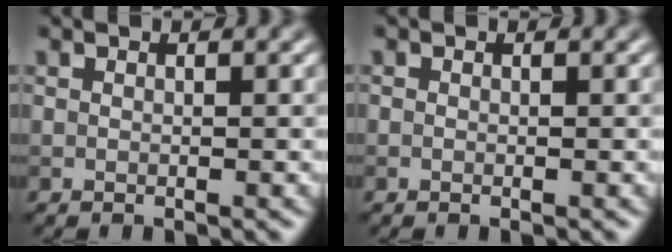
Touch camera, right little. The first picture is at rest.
{"total": 0.0}